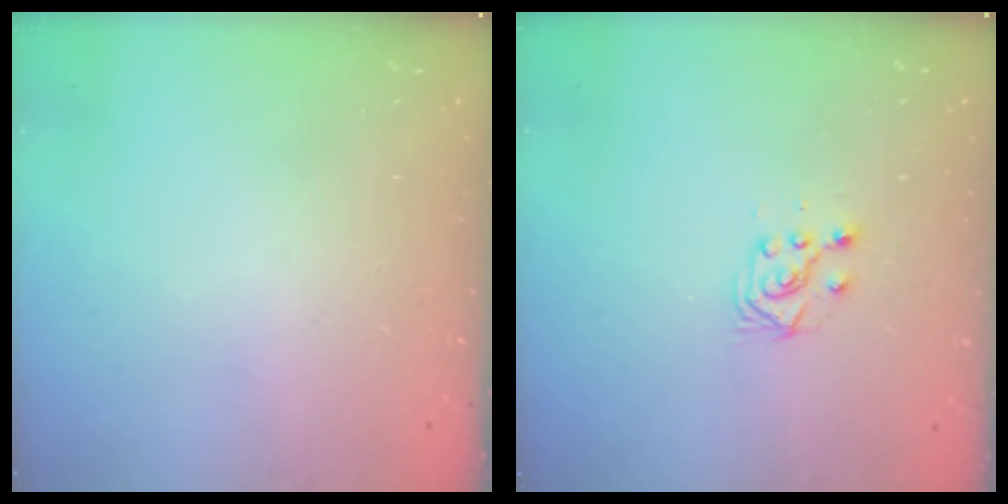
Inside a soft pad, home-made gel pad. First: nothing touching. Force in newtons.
{"total": 5.7, "press": 5.6, "slide": 0.9}